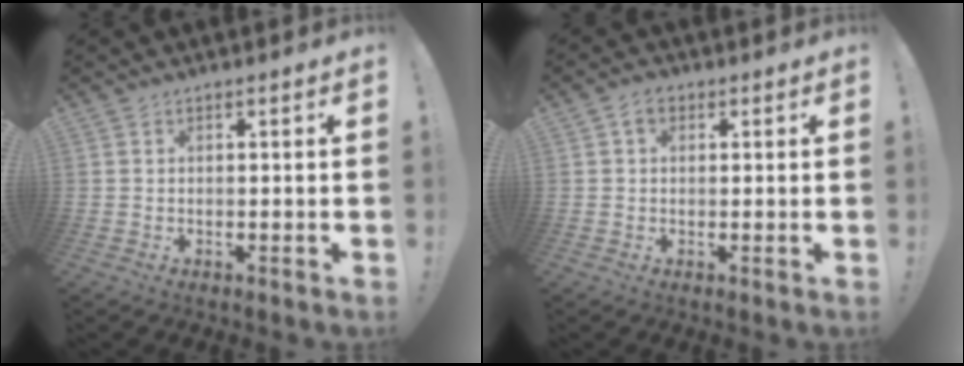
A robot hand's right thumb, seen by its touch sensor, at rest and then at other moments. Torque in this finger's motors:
{"motor_torque": [0.20, -0.22, 0.00, 0.00, -0.01]}